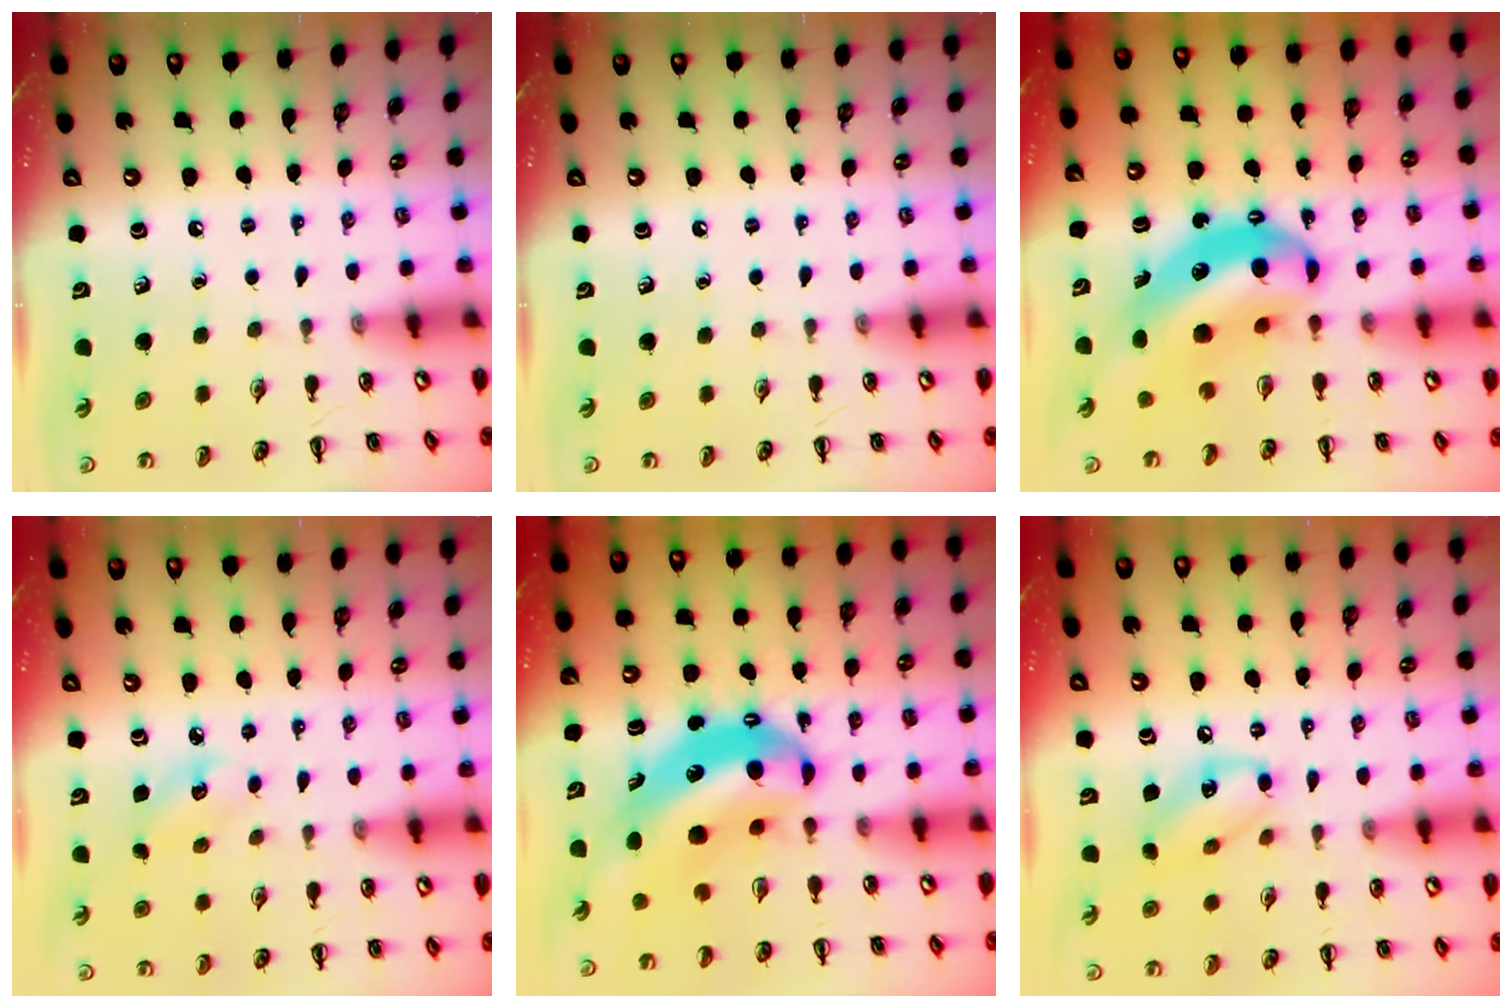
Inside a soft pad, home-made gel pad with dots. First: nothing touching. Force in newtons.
{"total": 0.0}
{"total": 12.9, "press": 12.4, "slide": 3.4}
{"total": 4.5, "press": 4.4, "slide": 1.0}
{"total": 10.2, "press": 9.9, "slide": 2.3}
{"total": 11.1, "press": 11.0, "slide": 1.2}